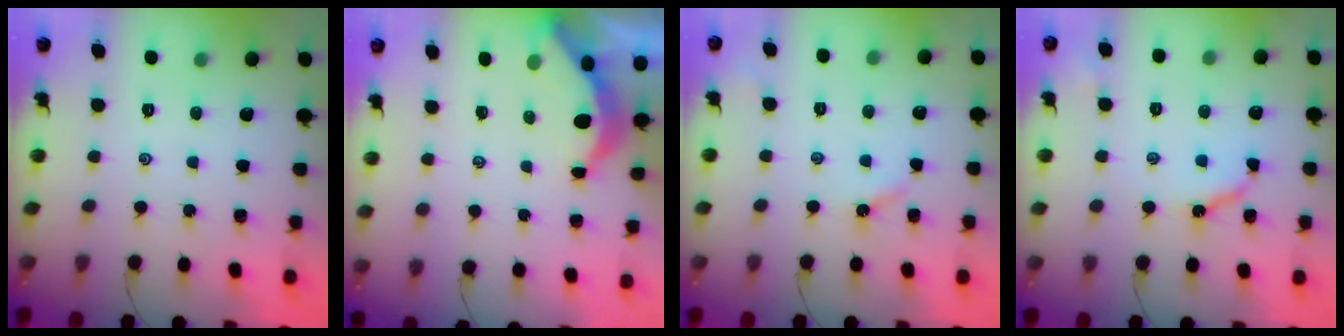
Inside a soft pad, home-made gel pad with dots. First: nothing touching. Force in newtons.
{"total": 3.9, "press": 3.9, "slide": 0.5}
{"total": 3.0, "press": 2.9, "slide": 0.5}
{"total": 6.1, "press": 6.0, "slide": 0.5}